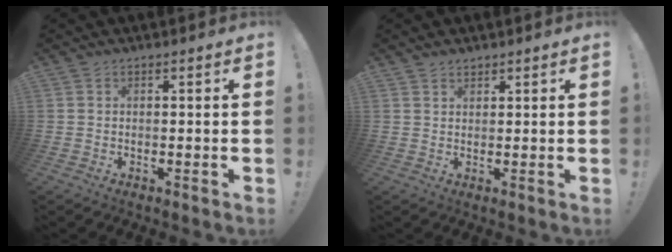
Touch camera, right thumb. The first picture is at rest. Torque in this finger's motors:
{"motor_torque": [-0.33, -0.31, -0.28, -0.18, 0.03]}